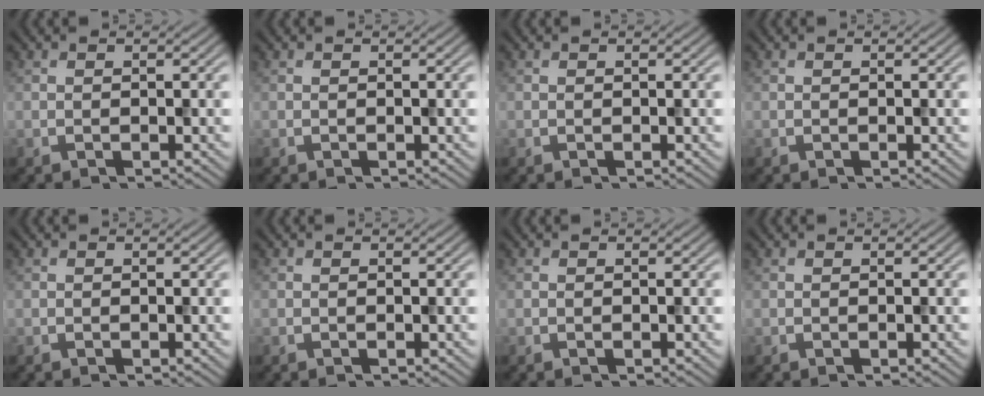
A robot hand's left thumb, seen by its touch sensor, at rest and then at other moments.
{"total": 0.0}
{"total": 0.0}
{"total": 0.0}
{"total": 0.0}
{"total": 0.0}
{"total": 0.0}
{"total": 0.0}